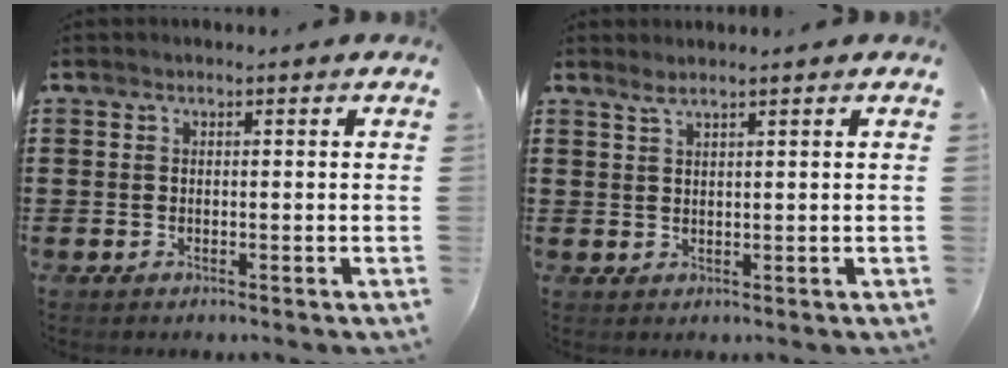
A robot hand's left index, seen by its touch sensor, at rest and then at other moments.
{"total": 1.4, "force": [1.1, -0.2, 0.9], "torque": [-0.018, 0.001, 0.020]}